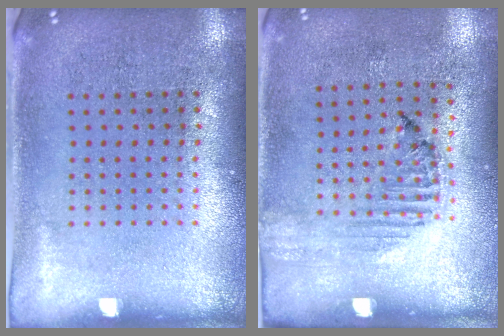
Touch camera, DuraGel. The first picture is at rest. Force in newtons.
{"total": 1.2, "press": 1.2, "slide": 0.4}